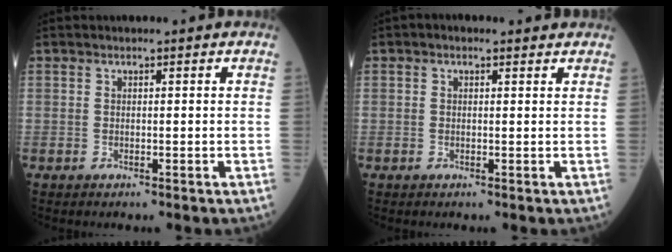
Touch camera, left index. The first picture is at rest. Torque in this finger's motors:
{"motor_torque": [0.41, -0.53, -0.05, 0.00]}